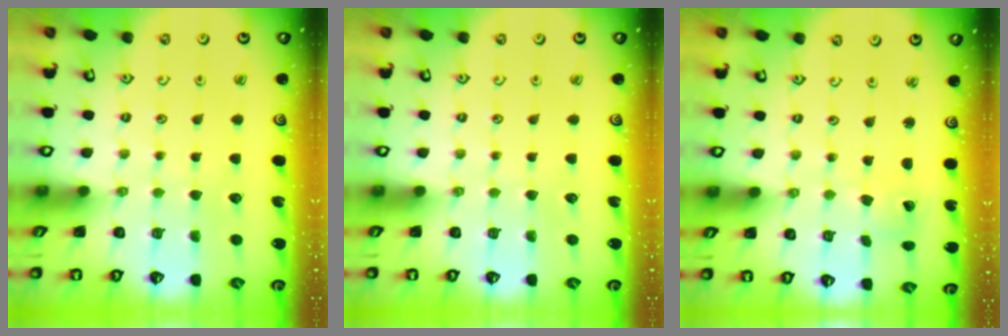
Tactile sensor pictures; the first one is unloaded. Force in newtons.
{"total": 0.0}
{"total": 0.9, "press": 0.9, "slide": 0.0}